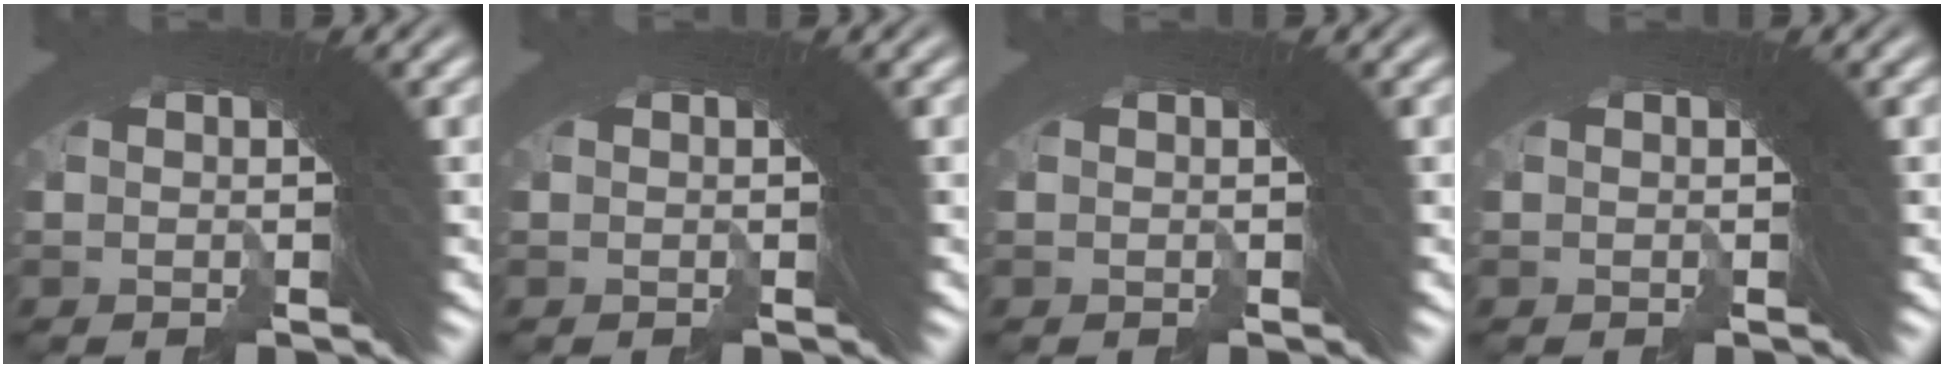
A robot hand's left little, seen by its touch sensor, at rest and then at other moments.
{"total": 0.0}
{"total": 0.0}
{"total": 0.0}